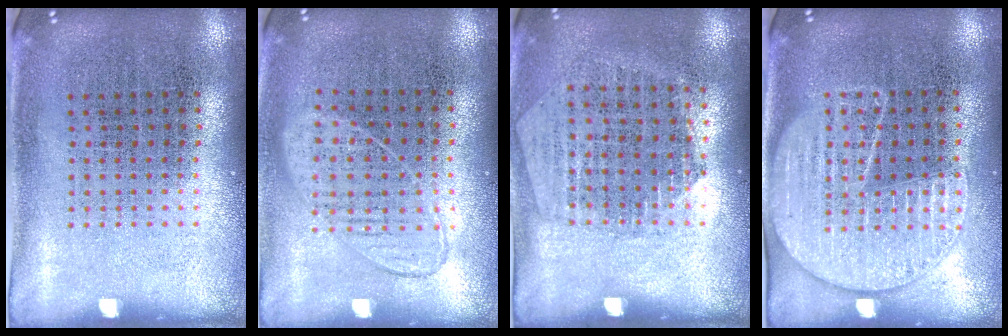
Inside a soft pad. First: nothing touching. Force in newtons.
{"total": 0.9, "press": 0.8, "slide": 0.4}
{"total": 1.2, "press": 1.1, "slide": 0.5}
{"total": 1.8, "press": 1.6, "slide": 0.8}